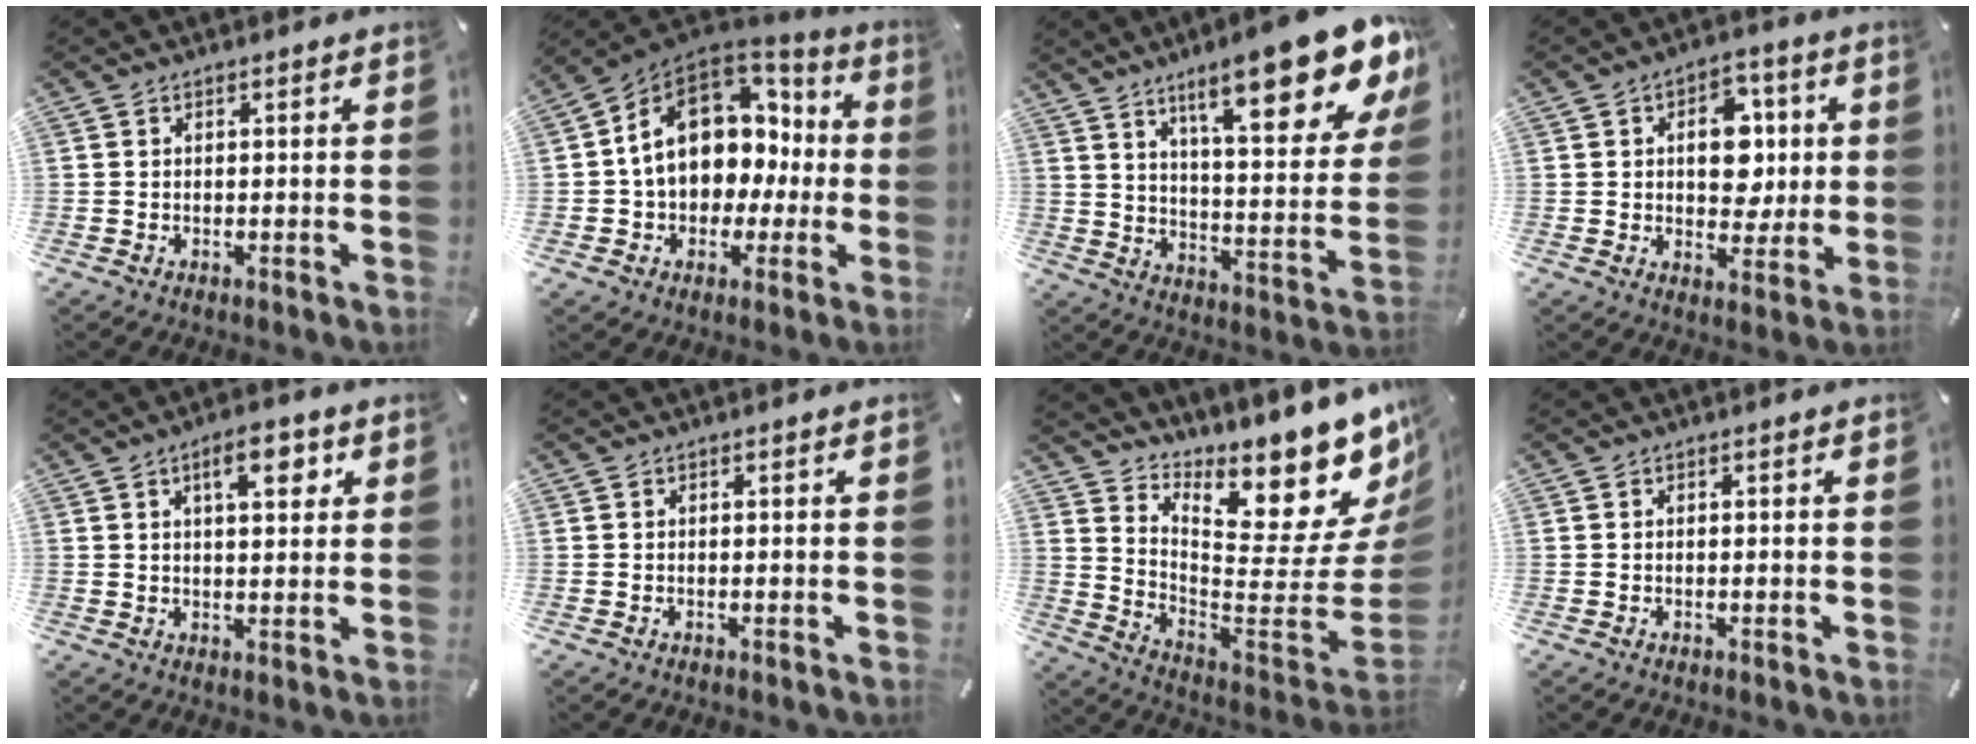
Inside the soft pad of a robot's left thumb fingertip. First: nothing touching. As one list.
[{"total": 15.0, "force": [3.0, 11.8, 8.7], "torque": [-0.163, -0.009, 0.059]}, {"total": 22.1, "force": [13.6, 6.6, 16.2], "torque": [-0.237, -0.084, 0.214]}, {"total": 10.7, "force": [1.7, 7.8, 7.2], "torque": [-0.086, -0.001, 0.023]}, {"total": 7.0, "force": [3.2, 2.7, 5.6], "torque": [-0.077, -0.008, 0.045]}, {"total": 0.0}, {"total": 15.0, "force": [12.7, 3.3, 7.2], "torque": [-0.050, -0.152, 0.194]}, {"total": 0.0}]